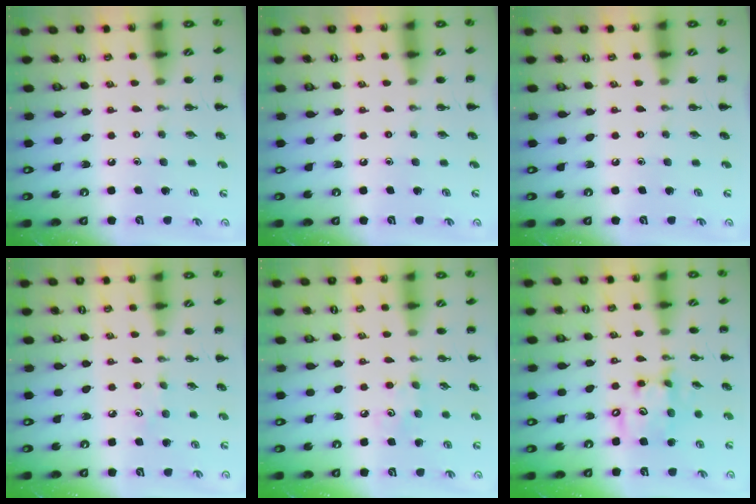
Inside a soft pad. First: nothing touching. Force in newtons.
{"total": 0.0}
{"total": 0.0}
{"total": 2.8, "press": 2.7, "slide": 0.8}
{"total": 3.1, "press": 3.0, "slide": 0.8}
{"total": 12.6, "press": 12.3, "slide": 2.6}